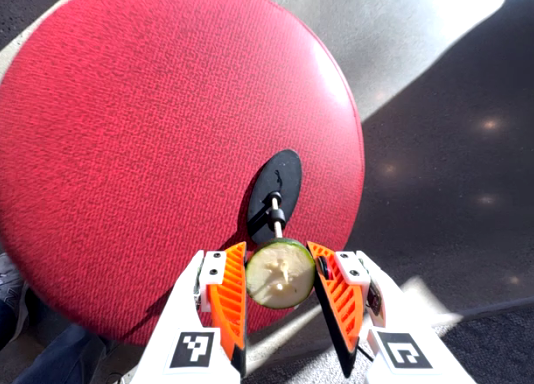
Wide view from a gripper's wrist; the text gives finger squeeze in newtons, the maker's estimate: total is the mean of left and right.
{"total": 10.7, "left": 10.6, "right": 10.8}